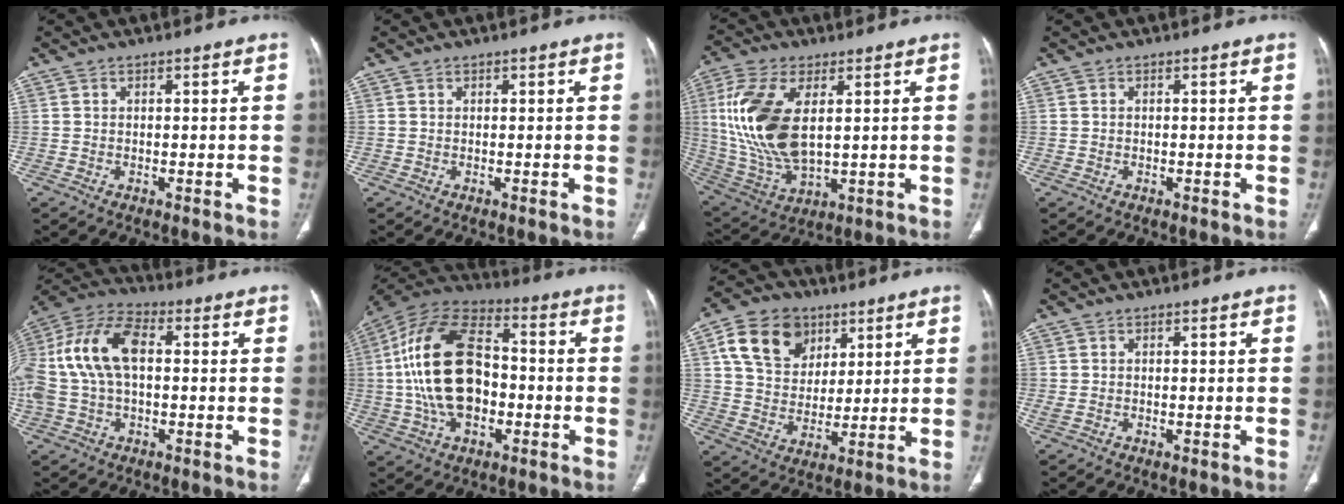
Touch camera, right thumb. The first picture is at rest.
{"total": 0.0}
{"total": 17.7, "force": [3.2, 9.1, 14.8], "torque": [-0.323, -0.013, 0.074]}
{"total": 0.0}
{"total": 16.4, "force": [1.7, 9.5, 13.2], "torque": [-0.280, 0.040, 0.030]}
{"total": 21.5, "force": [-1.1, 13.1, 17.0], "torque": [-0.317, 0.026, -0.020]}
{"total": 14.4, "force": [6.3, 10.9, 7.1], "torque": [-0.106, -0.010, 0.115]}
{"total": 0.9, "force": [-0.1, 0.5, 0.8], "torque": [-0.022, 0.001, 0.004]}